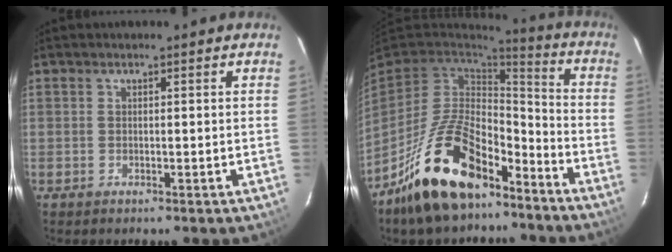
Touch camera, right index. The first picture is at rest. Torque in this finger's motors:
{"motor_torque": [1.08, -1.05, 1.05, 0.21]}